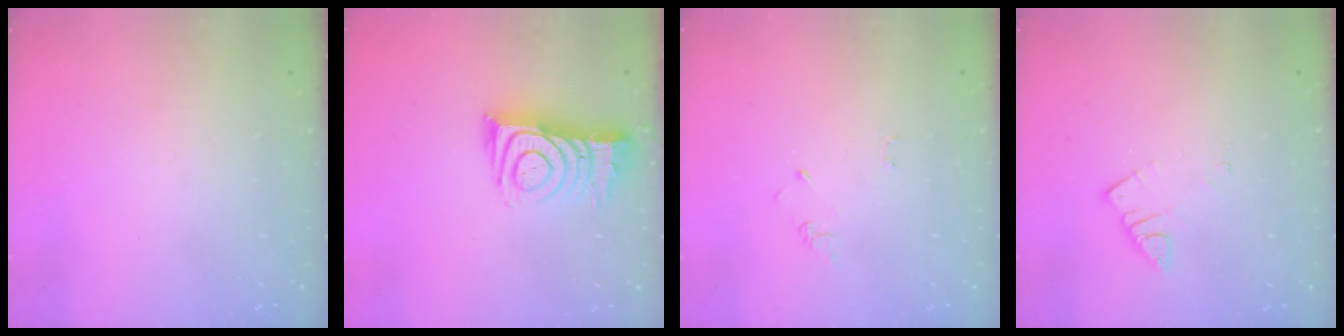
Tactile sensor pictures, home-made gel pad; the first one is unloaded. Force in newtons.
{"total": 11.8, "press": 11.8, "slide": 1.1}
{"total": 2.6, "press": 2.6, "slide": 0.4}
{"total": 2.6, "press": 2.6, "slide": 0.1}